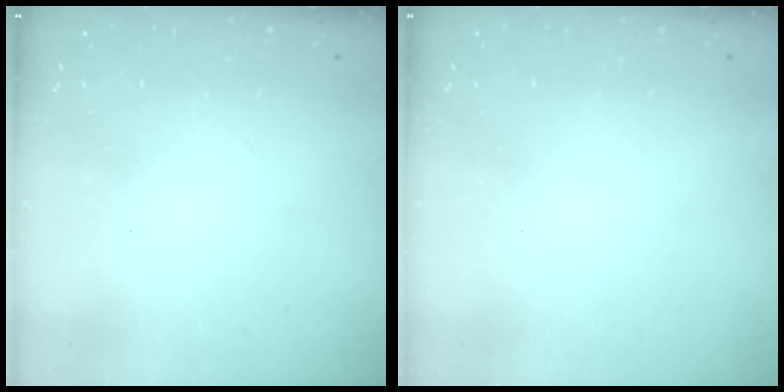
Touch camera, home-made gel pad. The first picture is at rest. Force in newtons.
{"total": 0.0}